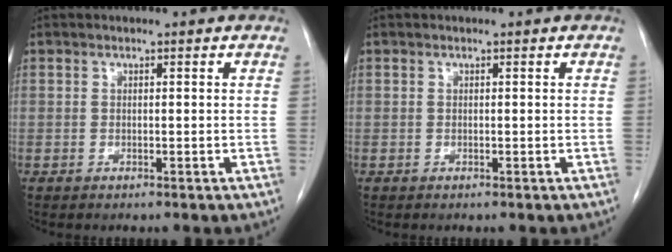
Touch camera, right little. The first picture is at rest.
{"total": 0.0}